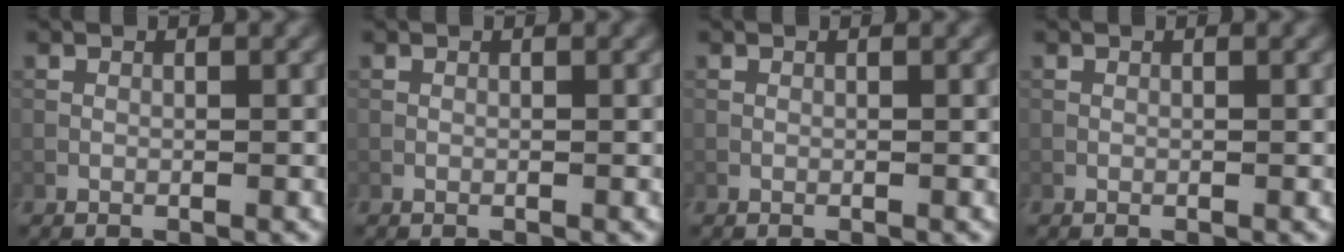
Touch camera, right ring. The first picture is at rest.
{"total": 0.0}
{"total": 0.0}
{"total": 0.0}